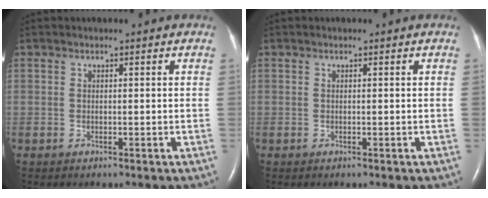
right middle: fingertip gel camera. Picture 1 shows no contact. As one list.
[{"total": 0.0}]